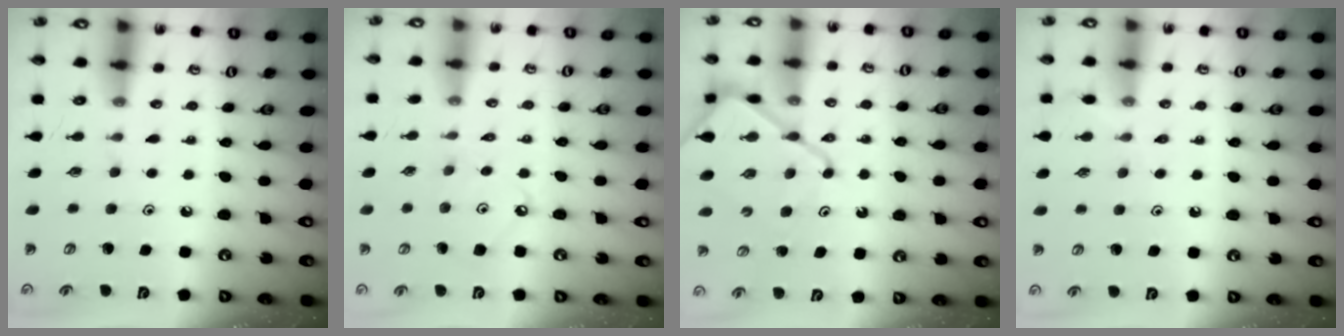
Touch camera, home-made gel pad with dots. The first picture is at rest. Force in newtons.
{"total": 3.7, "press": 3.7, "slide": 0.5}
{"total": 12.9, "press": 12.9, "slide": 1.4}
{"total": 4.9, "press": 4.8, "slide": 0.8}